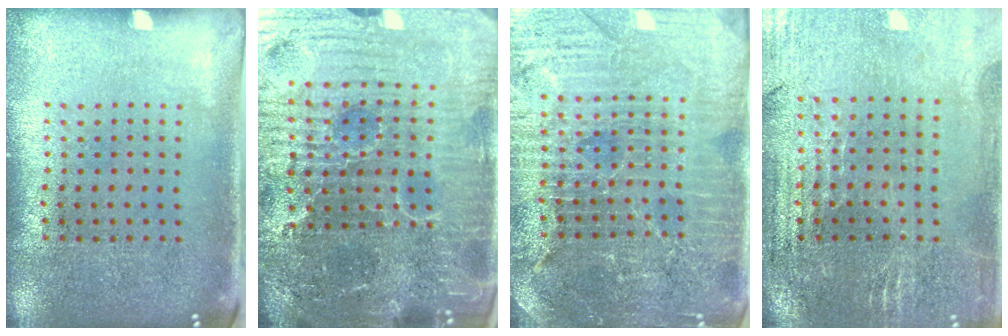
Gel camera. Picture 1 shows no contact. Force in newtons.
{"total": 7.2, "press": 6.5, "slide": 3.3}
{"total": 4.5, "press": 4.2, "slide": 1.5}
{"total": 1.3, "press": 1.3, "slide": 0.3}